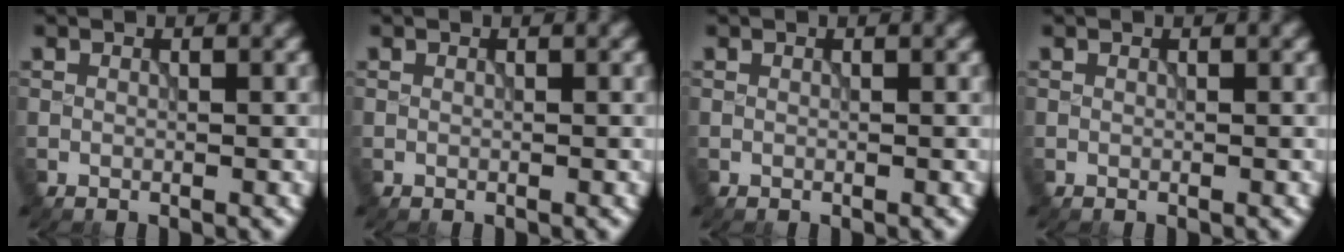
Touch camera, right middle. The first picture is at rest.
{"total": 0.0}
{"total": 0.0}
{"total": 0.0}